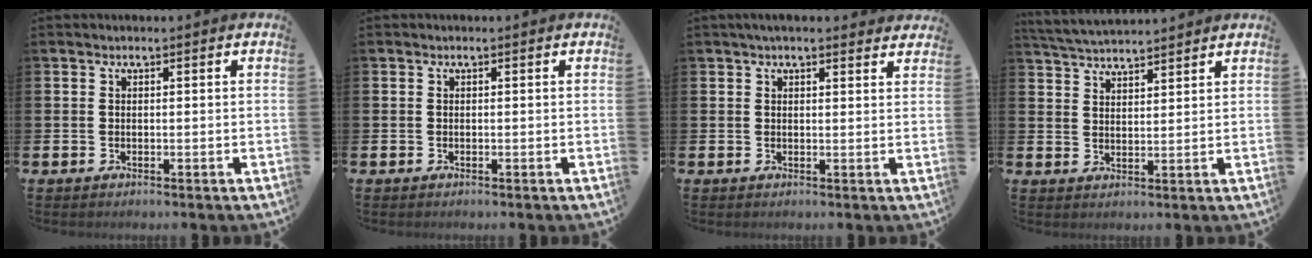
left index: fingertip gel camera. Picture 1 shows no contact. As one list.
[{"total": 0.0}, {"total": 2.6, "force": [2.5, 0.4, 0.7], "torque": [-0.013, -0.006, 0.044]}, {"total": 4.1, "force": [4.1, 0.3, 0.2], "torque": [-0.021, -0.021, 0.074]}]